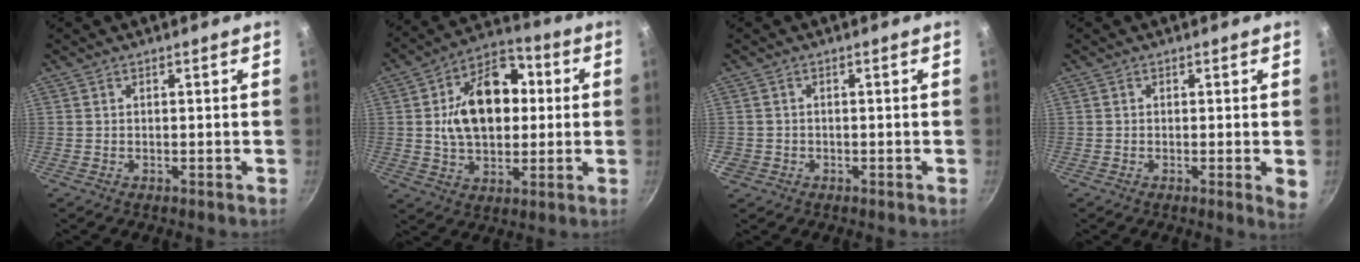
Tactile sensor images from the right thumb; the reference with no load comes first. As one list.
[{"total": 17.5, "force": [1.9, 11.8, 12.8], "torque": [-0.165, 0.023, 0.019]}, {"total": 1.8, "force": [-0.7, 1.7, 0.4], "torque": [-0.011, 0.002, -0.006]}, {"total": 2.7, "force": [-0.2, 0.5, 2.6], "torque": [-0.034, -0.008, -0.007]}]